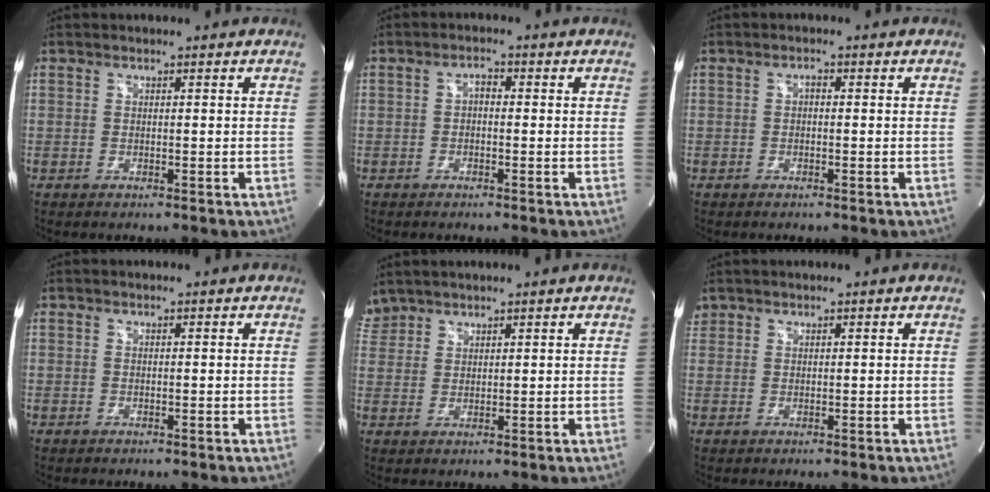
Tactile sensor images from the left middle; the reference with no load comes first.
{"total": 1.6, "force": [-0.1, 0.8, 1.4], "torque": [-0.022, 0.004, -0.004]}
{"total": 0.8, "force": [0.0, 0.3, 0.7], "torque": [-0.014, 0.002, -0.002]}
{"total": 0.0}
{"total": 3.5, "force": [3.2, 1.3, -0.1], "torque": [-0.004, 0.018, 0.068]}
{"total": 1.4, "force": [1.1, 0.9, 0.0], "torque": [-0.001, 0.016, 0.022]}